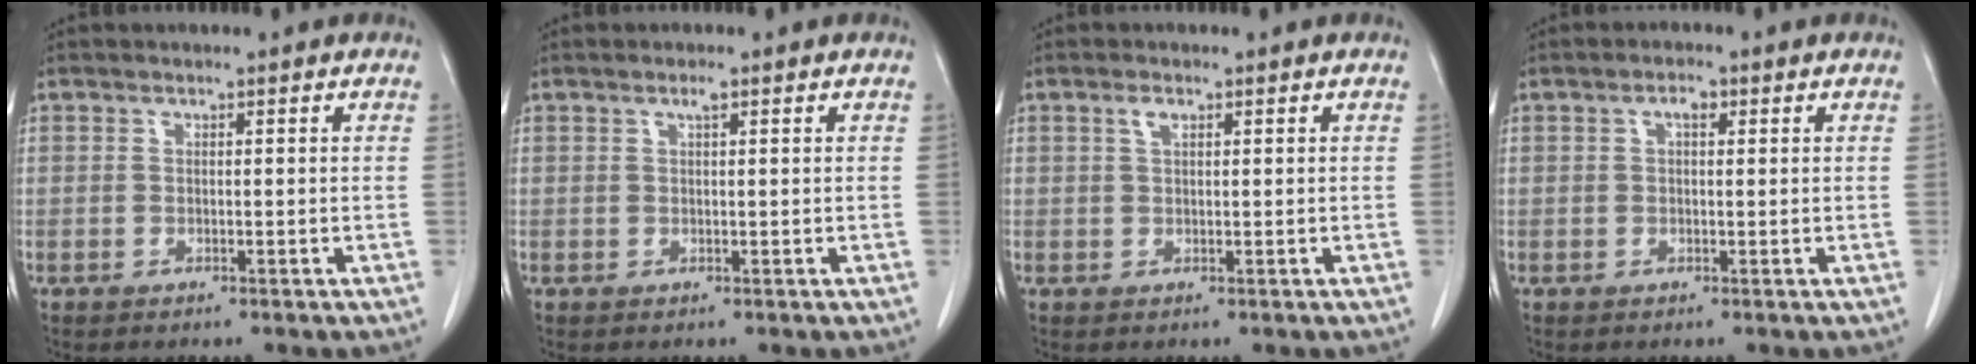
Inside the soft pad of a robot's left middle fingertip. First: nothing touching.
{"total": 0.9, "force": [0.6, 0.0, 0.7], "torque": [-0.014, -0.002, 0.010]}
{"total": 1.4, "force": [0.8, 0.5, 1.0], "torque": [-0.020, 0.002, 0.014]}
{"total": 1.7, "force": [0.7, 0.7, 1.4], "torque": [-0.024, 0.004, 0.010]}